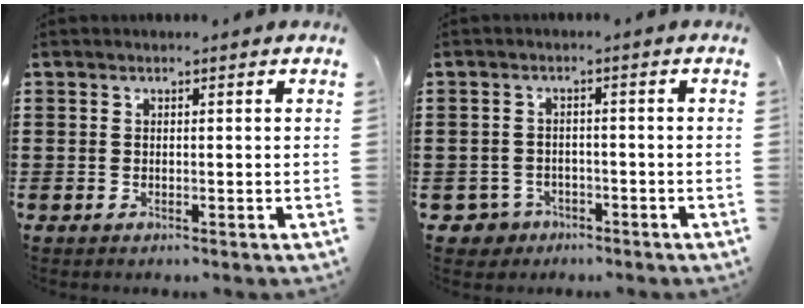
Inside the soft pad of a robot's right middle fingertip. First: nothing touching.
{"total": 2.4, "force": [-1.9, 1.4, 0.2], "torque": [-0.023, -0.004, -0.045]}